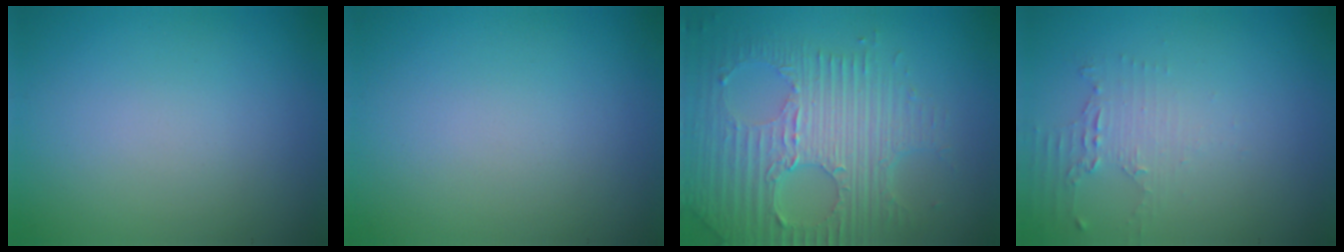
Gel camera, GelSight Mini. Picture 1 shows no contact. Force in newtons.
{"total": 0.0}
{"total": 7.5, "press": 5.2, "slide": 5.4}
{"total": 2.0, "press": 1.4, "slide": 1.5}